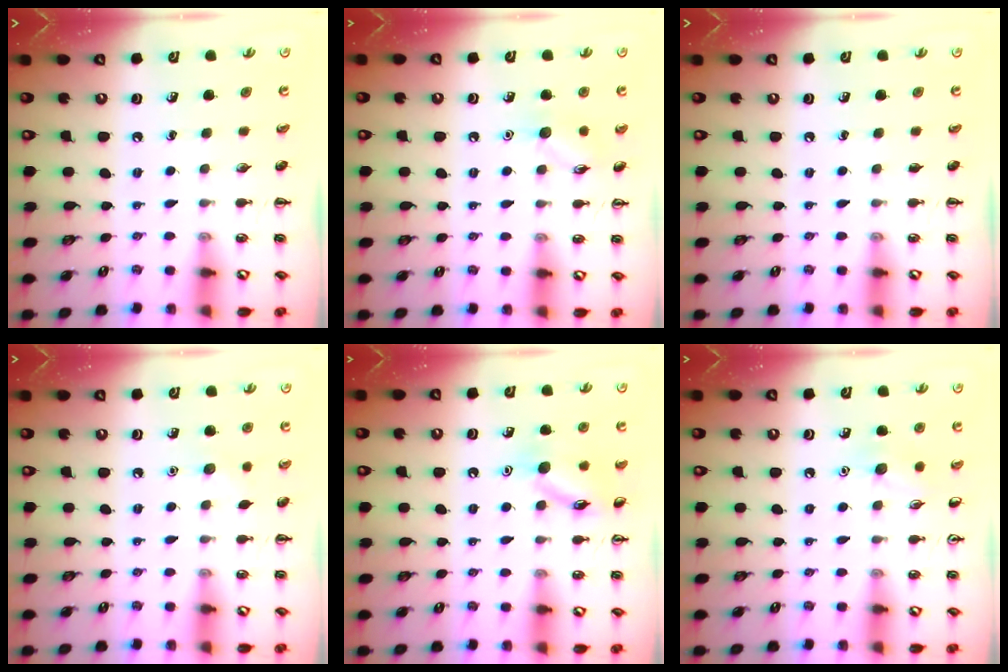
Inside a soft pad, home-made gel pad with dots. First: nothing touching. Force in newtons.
{"total": 7.0, "press": 6.9, "slide": 1.3}
{"total": 0.0}
{"total": 4.9, "press": 4.8, "slide": 1.1}
{"total": 11.5, "press": 11.5, "slide": 0.6}
{"total": 7.1, "press": 6.9, "slide": 1.7}